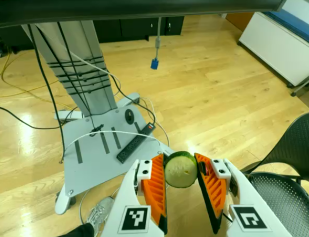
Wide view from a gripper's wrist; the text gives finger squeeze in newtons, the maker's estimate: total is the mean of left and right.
{"total": 7.1, "left": 7.3, "right": 7.0}